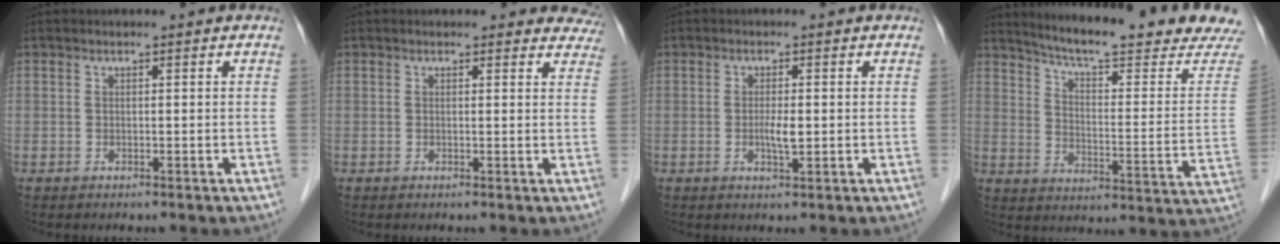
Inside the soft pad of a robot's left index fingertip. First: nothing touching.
{"total": 4.7, "force": [4.2, 2.2, 0.0], "torque": [0.031, -0.012, 0.014]}
{"total": 2.2, "force": [-0.4, 0.6, 2.1], "torque": [-0.041, -0.002, -0.007]}
{"total": 22.0, "force": [20.2, 0.3, 8.5], "torque": [-0.129, -0.088, 0.258]}